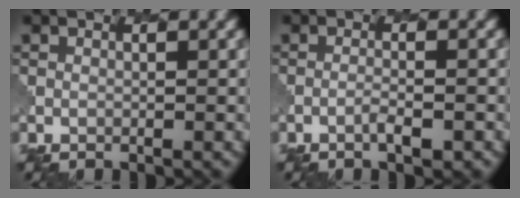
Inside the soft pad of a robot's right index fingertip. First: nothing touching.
{"total": 1.6, "force": [-0.8, 0.3, 1.3], "torque": [-0.020, 0.006, -0.014]}